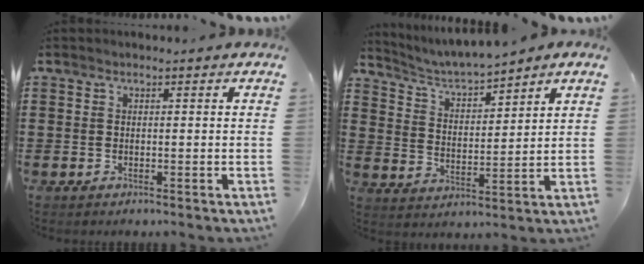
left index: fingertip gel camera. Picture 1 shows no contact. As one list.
[{"total": 4.4, "force": [4.2, 0.1, 1.1], "torque": [-0.042, -0.028, 0.069]}]